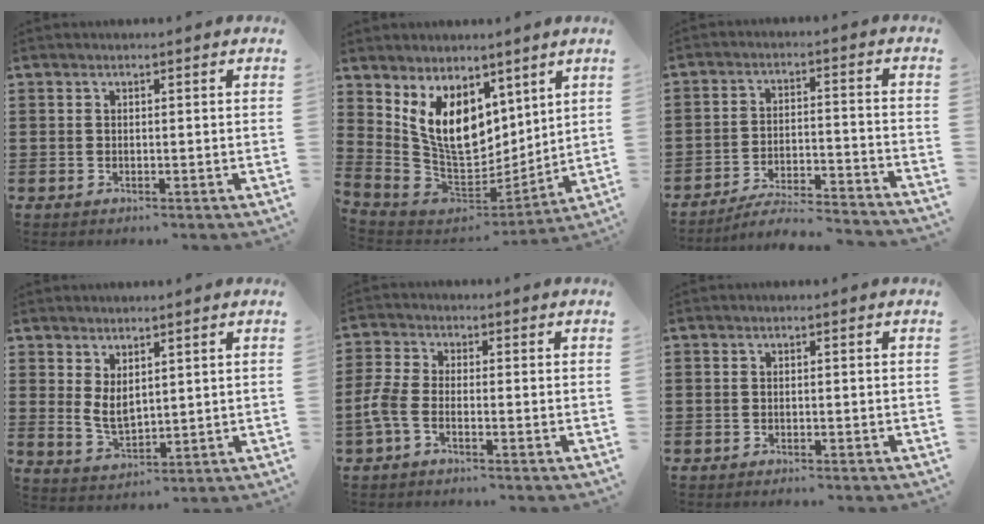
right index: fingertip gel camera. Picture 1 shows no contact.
{"total": 11.4, "force": [4.7, 7.6, 7.1], "torque": [-0.157, -0.021, 0.094]}
{"total": 5.9, "force": [-5.6, 0.1, 1.8], "torque": [-0.036, -0.004, -0.111]}
{"total": 3.6, "force": [1.8, 1.9, 2.5], "torque": [-0.052, 0.002, 0.035]}
{"total": 3.7, "force": [-1.6, 1.3, 3.0], "torque": [-0.087, -0.009, -0.039]}
{"total": 0.6, "force": [-0.6, 0.0, 0.0], "torque": [-0.001, -0.002, -0.012]}